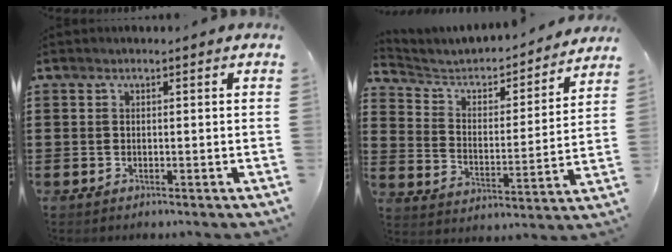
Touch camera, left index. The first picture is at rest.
{"total": 3.7, "force": [3.3, 1.5, 0.8], "torque": [-0.042, -0.031, 0.045]}